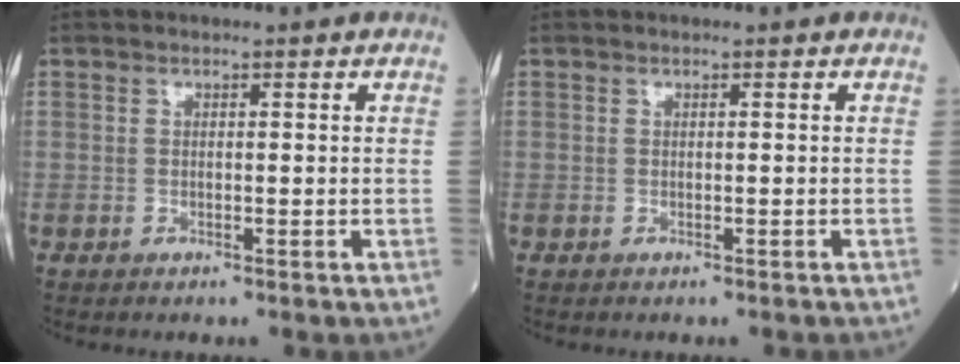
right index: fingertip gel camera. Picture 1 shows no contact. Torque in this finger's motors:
{"motor_torque": [-0.05, -0.03, -0.06, 0.01]}